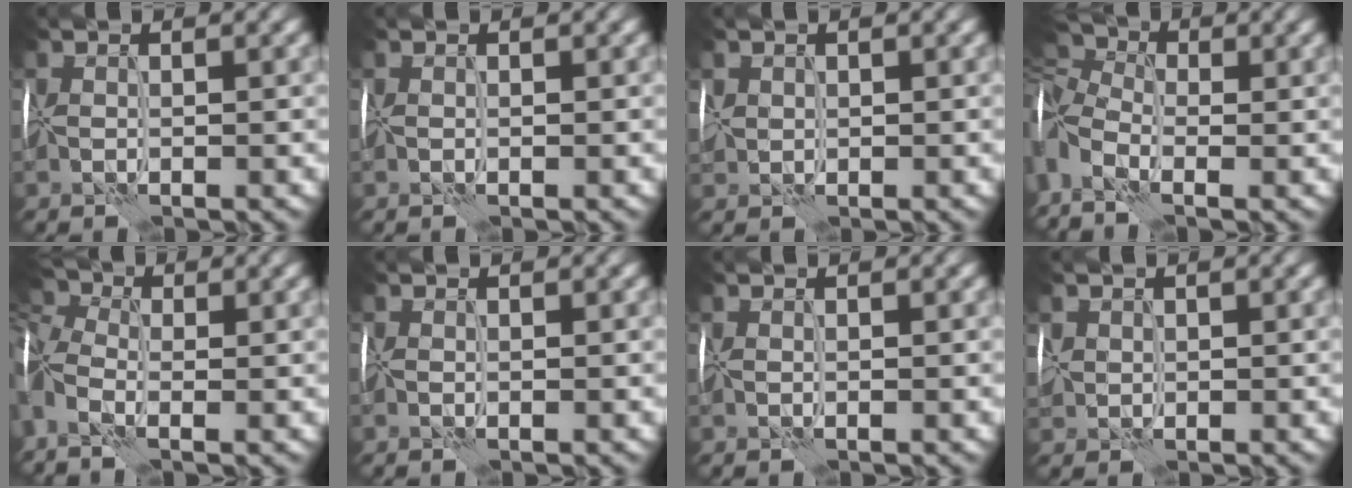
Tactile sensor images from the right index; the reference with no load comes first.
{"total": 0.0}
{"total": 1.2, "force": [0.4, 1.1, 0.3], "torque": [-0.016, 0.004, 0.008]}
{"total": 8.7, "force": [-2.7, 4.7, 6.8], "torque": [-0.166, -0.016, -0.057]}
{"total": 7.4, "force": [-1.2, 4.4, 5.8], "torque": [-0.144, 0.000, -0.021]}
{"total": 0.0}
{"total": 0.0}
{"total": 1.5, "force": [0.3, 1.4, 0.4], "torque": [-0.017, 0.001, 0.005]}